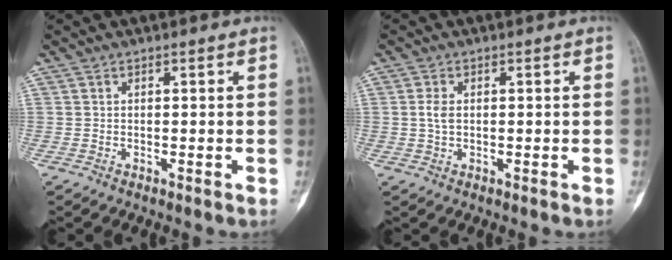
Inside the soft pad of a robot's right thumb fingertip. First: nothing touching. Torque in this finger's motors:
{"motor_torque": [0.22, 0.02, 0.15, -0.43, 0.09]}